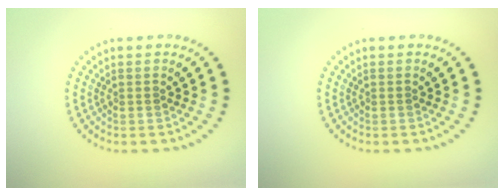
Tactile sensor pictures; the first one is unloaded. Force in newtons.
{"total": 0.0}